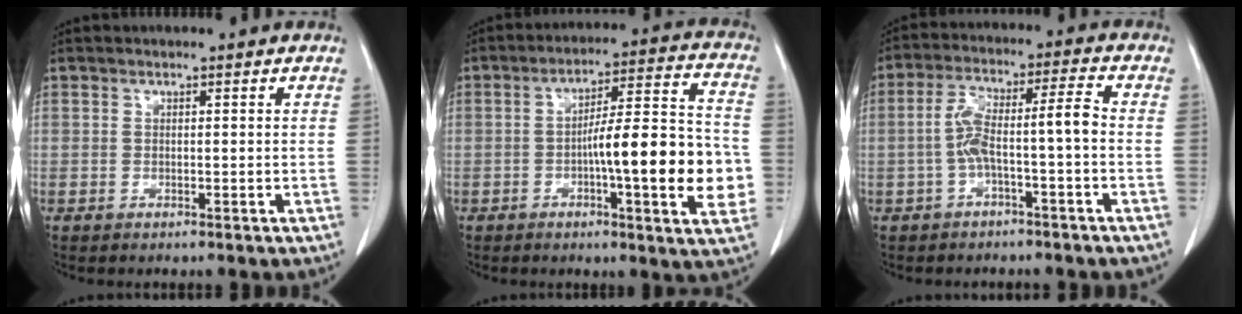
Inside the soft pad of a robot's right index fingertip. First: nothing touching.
{"total": 16.3, "force": [-3.0, 2.1, 15.9], "torque": [-0.228, 0.015, -0.043]}
{"total": 7.4, "force": [-1.8, 0.6, 7.2], "torque": [-0.139, 0.035, -0.030]}